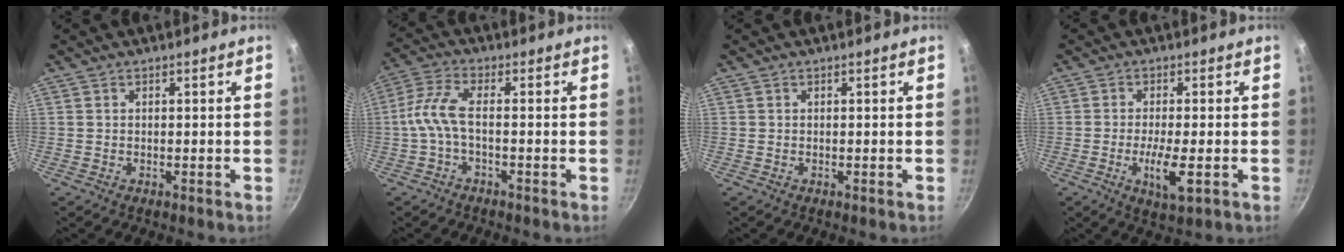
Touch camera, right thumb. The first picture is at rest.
{"total": 6.4, "force": [-0.9, 2.1, 6.0], "torque": [-0.149, 0.023, -0.025]}
{"total": 0.0}
{"total": 6.0, "force": [-1.7, 1.6, 5.6], "torque": [-0.107, -0.010, -0.029]}